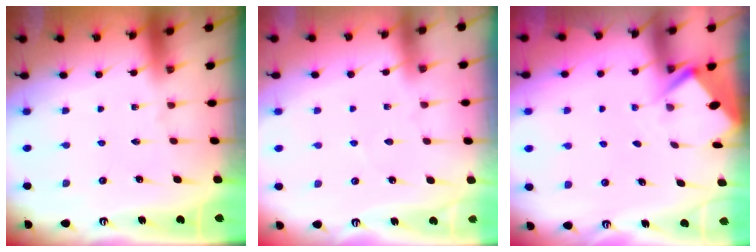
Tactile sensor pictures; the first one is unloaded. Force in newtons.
{"total": 2.4, "press": 2.4, "slide": 0.3}
{"total": 2.6, "press": 2.6, "slide": 0.1}